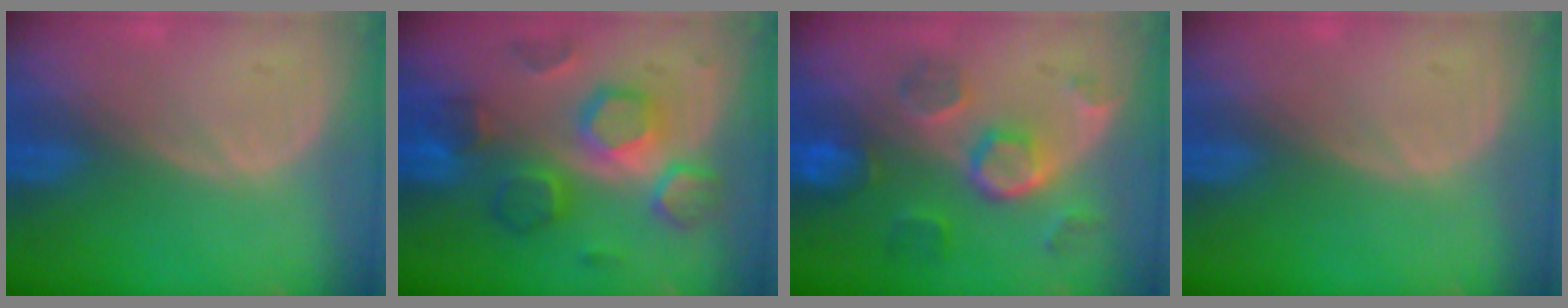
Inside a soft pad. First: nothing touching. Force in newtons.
{"total": 9.2, "press": 9.2, "slide": 0.3}
{"total": 8.6, "press": 7.7, "slide": 4.0}
{"total": 0.0}